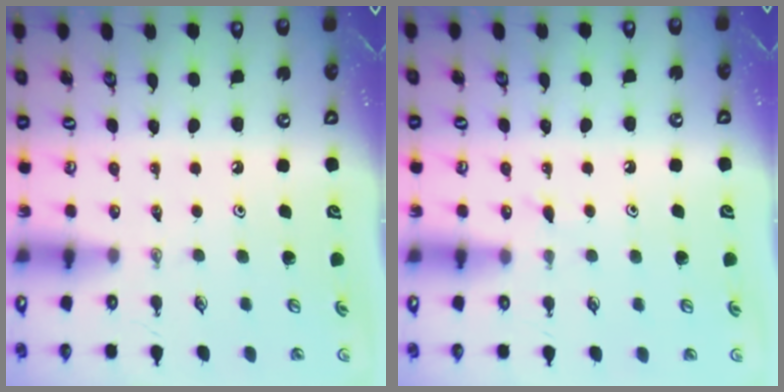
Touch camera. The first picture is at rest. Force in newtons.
{"total": 5.8, "press": 5.8, "slide": 0.5}